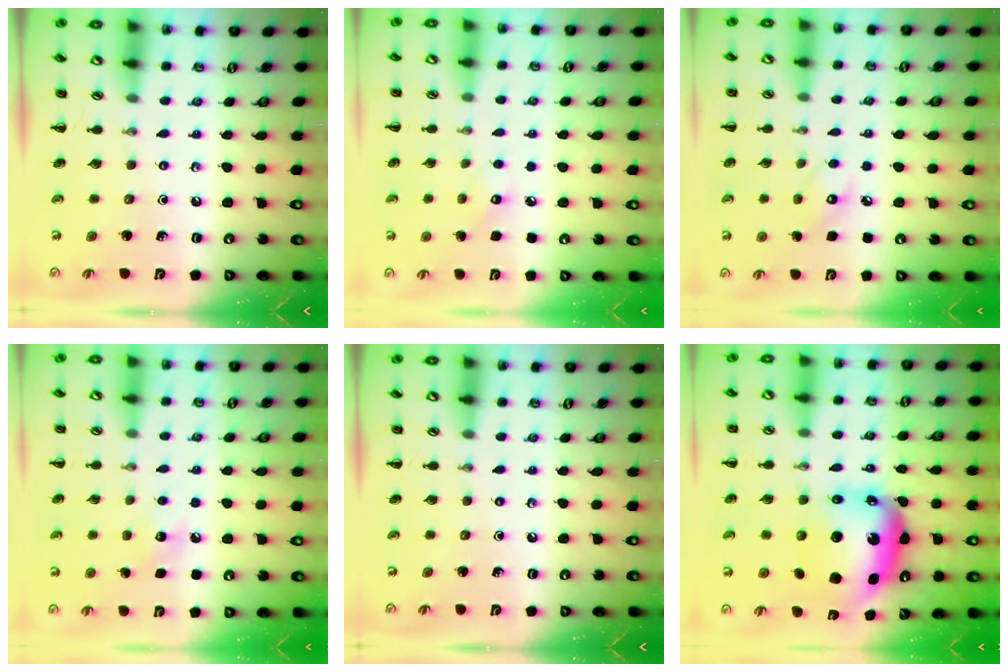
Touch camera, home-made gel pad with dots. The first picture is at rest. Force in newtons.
{"total": 5.6, "press": 5.5, "slide": 1.0}
{"total": 6.5, "press": 6.4, "slide": 1.3}
{"total": 6.2, "press": 5.9, "slide": 1.8}
{"total": 0.0}
{"total": 10.2, "press": 9.7, "slide": 3.0}